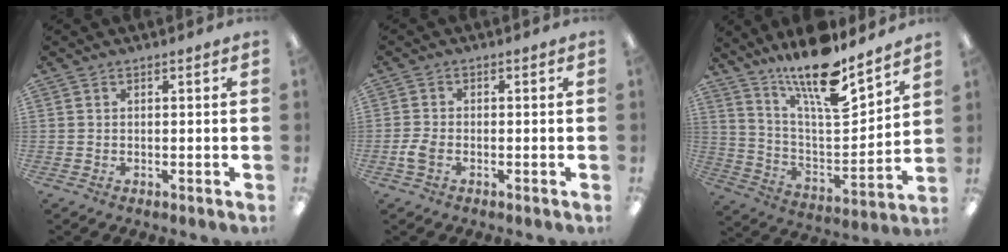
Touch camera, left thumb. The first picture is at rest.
{"total": 3.2, "force": [-1.3, 1.9, 2.1], "torque": [-0.047, 0.003, -0.026]}
{"total": 18.4, "force": [14.7, 4.3, 10.2], "torque": [-0.190, -0.105, 0.250]}